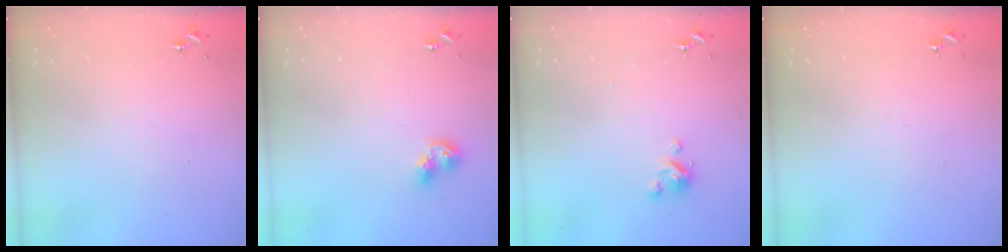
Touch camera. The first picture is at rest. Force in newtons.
{"total": 9.8, "press": 9.7, "slide": 1.2}
{"total": 4.7, "press": 4.7, "slide": 0.3}
{"total": 0.0}